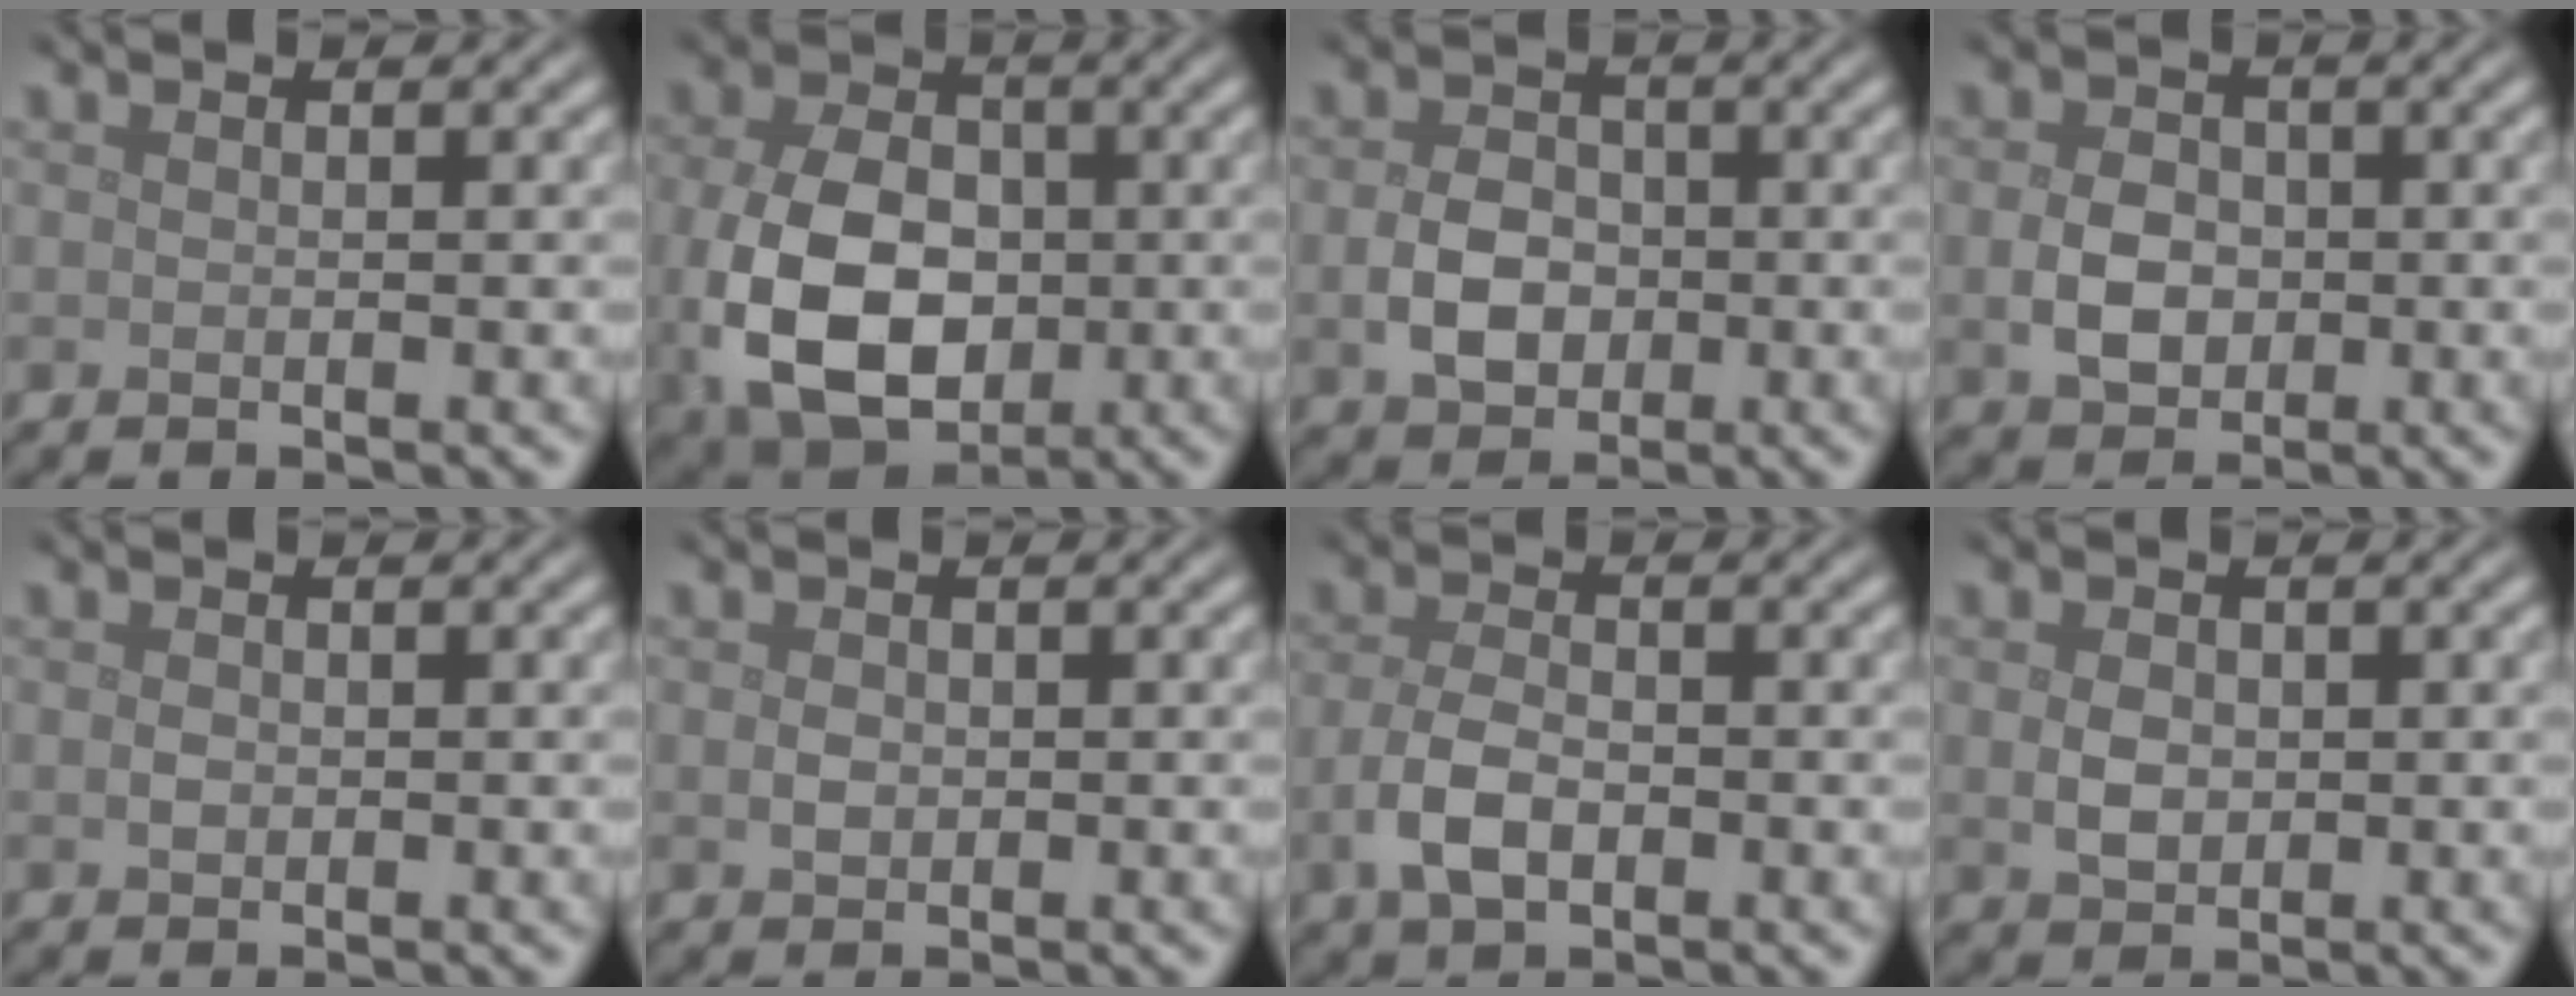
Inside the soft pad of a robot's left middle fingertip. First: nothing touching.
{"total": 10.2, "force": [-1.1, 7.2, 7.1], "torque": [-0.159, -0.022, -0.013]}
{"total": 3.8, "force": [-0.7, 3.0, 2.2], "torque": [-0.042, 0.000, -0.015]}
{"total": 3.5, "force": [-0.4, 2.7, 2.1], "torque": [-0.042, -0.002, -0.010]}
{"total": 0.7, "force": [0.0, 0.5, 0.4], "torque": [-0.009, -0.002, 0.000]}
{"total": 1.1, "force": [0.1, 0.9, 0.6], "torque": [-0.014, -0.002, 0.000]}
{"total": 3.5, "force": [-1.1, 2.1, 2.7], "torque": [-0.057, -0.003, -0.024]}
{"total": 2.1, "force": [0.1, 1.6, 1.3], "torque": [-0.028, -0.001, 0.002]}